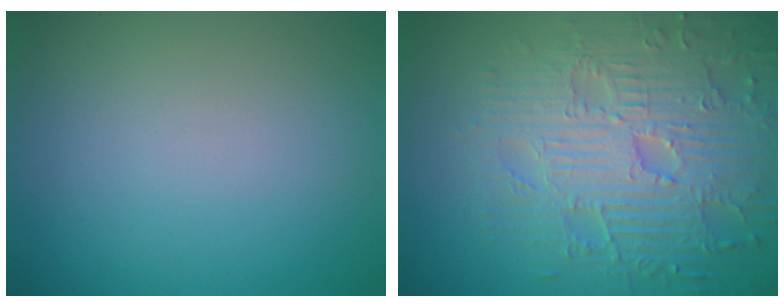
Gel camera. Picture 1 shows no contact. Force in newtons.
{"total": 8.2, "press": 6.2, "slide": 5.4}